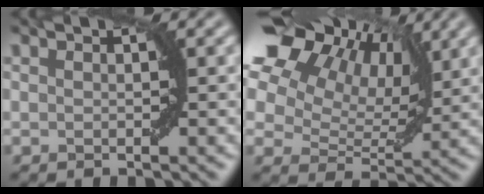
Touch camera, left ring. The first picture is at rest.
{"total": 15.3, "force": [7.8, 9.8, 8.8], "torque": [-0.186, 0.067, 0.132]}